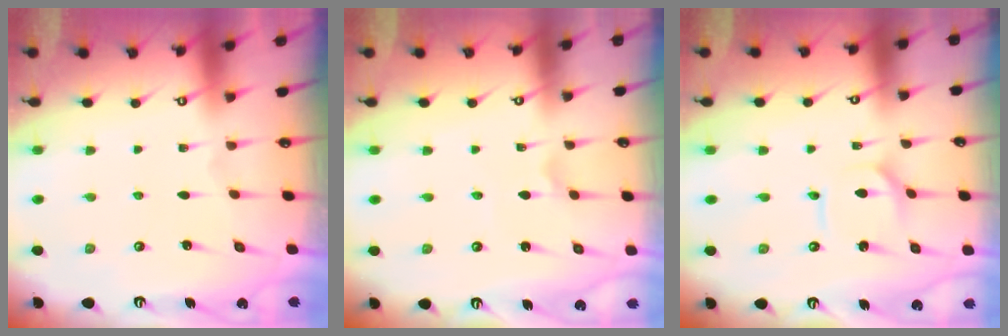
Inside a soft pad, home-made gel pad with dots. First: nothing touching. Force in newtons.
{"total": 1.5, "press": 1.4, "slide": 0.4}
{"total": 2.4, "press": 2.3, "slide": 0.2}